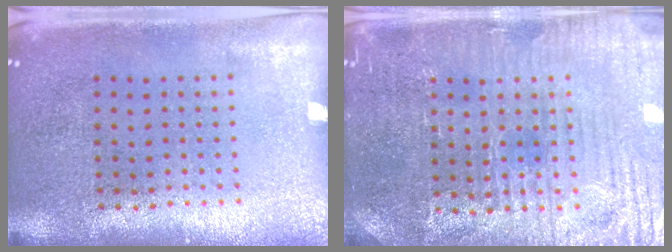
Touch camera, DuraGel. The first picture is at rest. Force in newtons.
{"total": 4.4, "press": 4.2, "slide": 1.1}